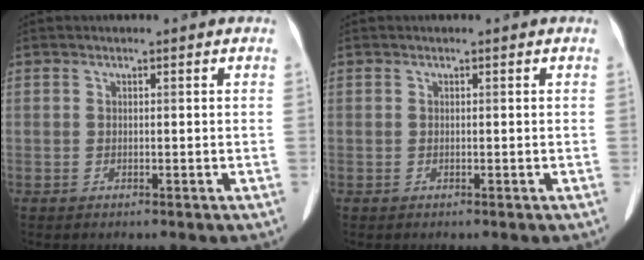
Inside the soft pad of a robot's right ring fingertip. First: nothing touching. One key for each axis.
{"total": 0.0}